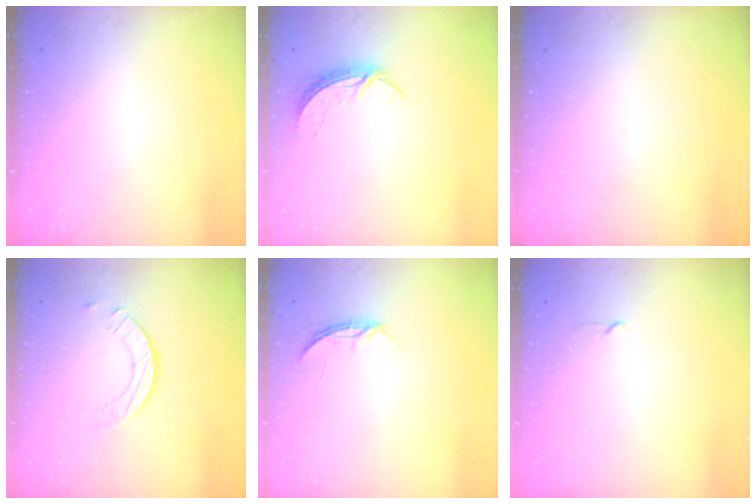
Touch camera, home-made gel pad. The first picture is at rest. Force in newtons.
{"total": 5.6, "press": 5.6, "slide": 0.5}
{"total": 0.0}
{"total": 3.4, "press": 3.4, "slide": 0.3}
{"total": 3.7, "press": 3.7, "slide": 0.4}
{"total": 2.3, "press": 2.2, "slide": 0.3}